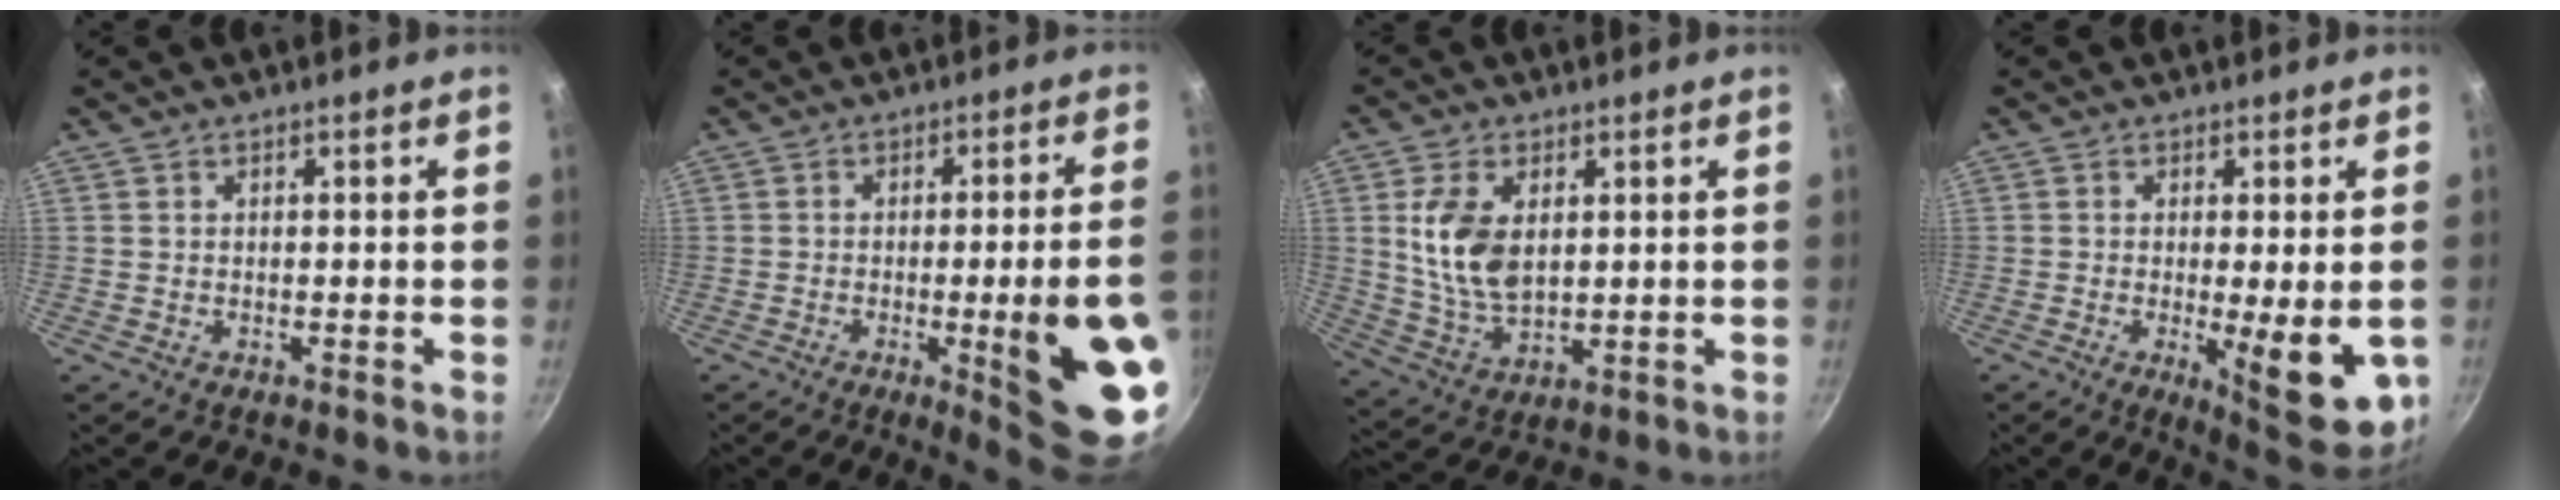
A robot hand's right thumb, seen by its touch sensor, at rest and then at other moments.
{"total": 15.7, "force": [-3.9, 2.2, 15.0], "torque": [-0.181, 0.015, -0.040]}
{"total": 11.1, "force": [2.4, 6.5, 8.7], "torque": [-0.165, -0.020, 0.054]}
{"total": 11.6, "force": [-2.0, 3.2, 11.0], "torque": [-0.135, -0.014, -0.016]}